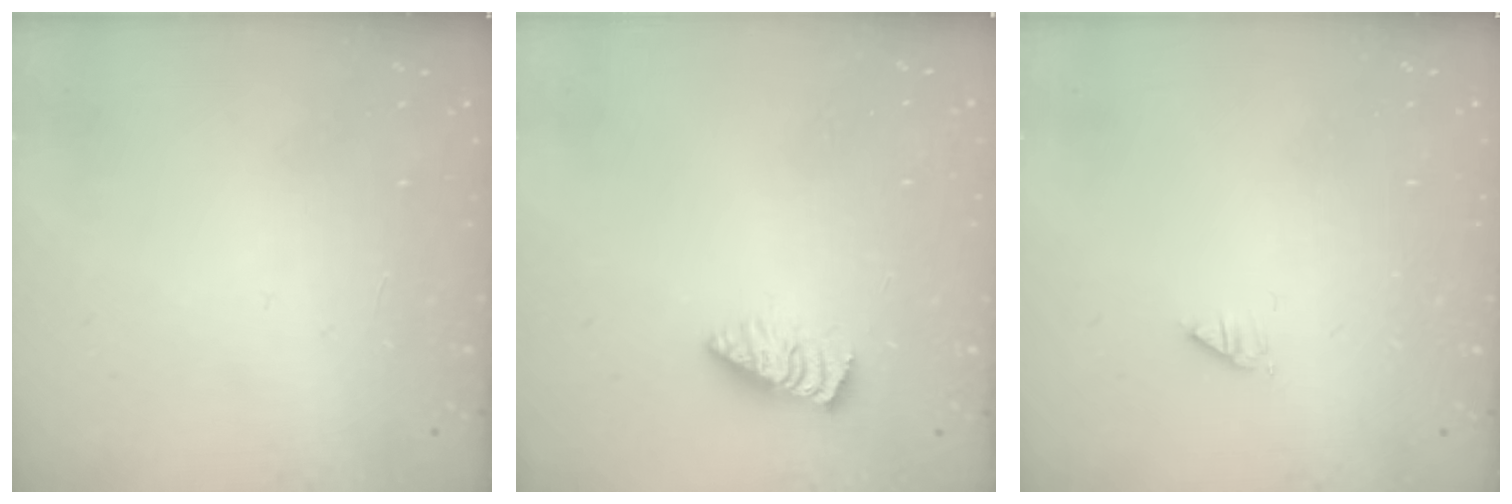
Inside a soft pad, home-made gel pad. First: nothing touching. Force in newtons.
{"total": 1.1, "press": 1.1, "slide": 0.2}
{"total": 0.0}